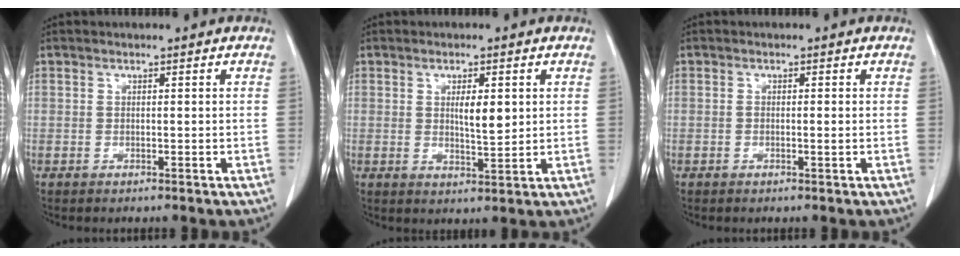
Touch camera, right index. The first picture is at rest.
{"total": 4.3, "force": [1.0, 1.1, 4.0], "torque": [-0.070, -0.004, 0.017]}
{"total": 0.8, "force": [0.0, 0.2, 0.8], "torque": [-0.011, 0.003, 0.003]}